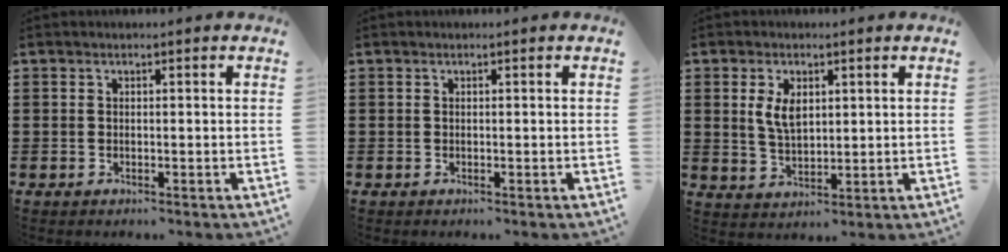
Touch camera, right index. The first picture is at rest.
{"total": 0.0}
{"total": 4.7, "force": [1.3, 2.4, 3.8], "torque": [-0.080, 0.007, 0.023]}